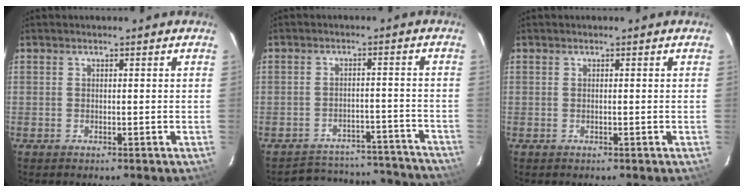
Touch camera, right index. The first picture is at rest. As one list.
[{"total": 18.2, "force": [-16.7, 6.2, 3.7], "torque": [-0.074, 0.049, -0.193]}, {"total": 0.0}]